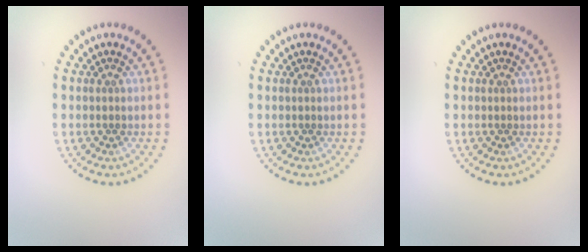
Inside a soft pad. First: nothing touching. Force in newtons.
{"total": 0.0}
{"total": 0.0}